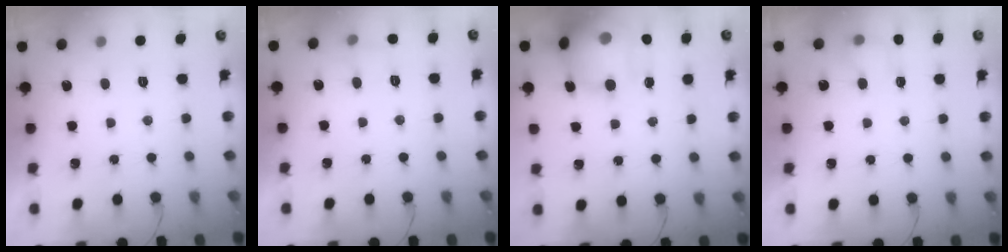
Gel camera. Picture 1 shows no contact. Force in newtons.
{"total": 3.5, "press": 3.3, "slide": 1.2}
{"total": 15.8, "press": 15.7, "slide": 2.3}
{"total": 4.4, "press": 4.1, "slide": 1.4}